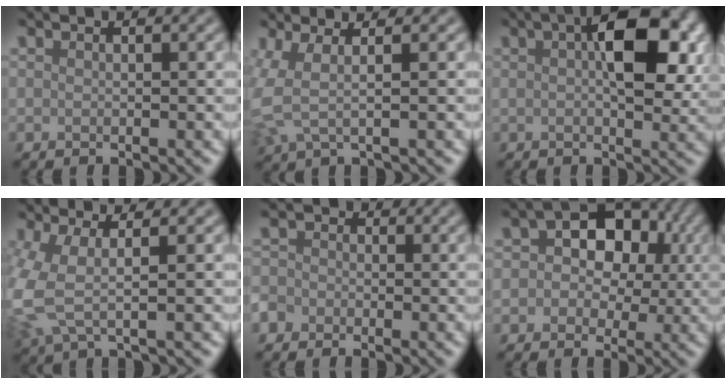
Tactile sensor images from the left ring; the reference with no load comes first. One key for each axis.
{"total": 3.1, "fx": 0.5, "fy": 1.0, "fz": 2.9, "tx": -0.069, "ty": 0.001, "tz": 0.005}
{"total": 8.6, "fx": 2.3, "fy": 3.8, "fz": 7.4, "tx": -0.107, "ty": 0.015, "tz": 0.028}
{"total": 5.0, "fx": -0.2, "fy": 1.8, "fz": 4.7, "tx": -0.130, "ty": -0.001, "tz": -0.009}
{"total": 3.0, "fx": -1.1, "fy": 2.7, "fz": 0.6, "tx": 0.005, "ty": 0.011, "tz": -0.033}
{"total": 8.0, "fx": 1.4, "fy": 6.2, "fz": 4.8, "tx": -0.036, "ty": 0.028, "tz": -0.003}